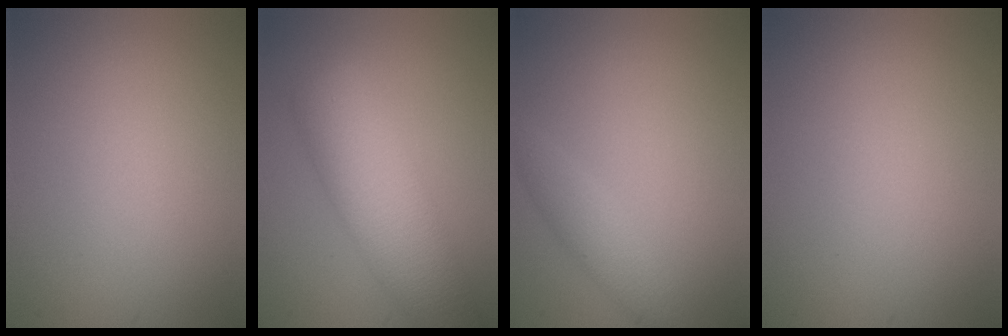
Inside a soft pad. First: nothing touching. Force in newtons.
{"total": 6.9, "press": 6.9, "slide": 0.2}
{"total": 2.1, "press": 2.0, "slide": 0.2}
{"total": 0.0}